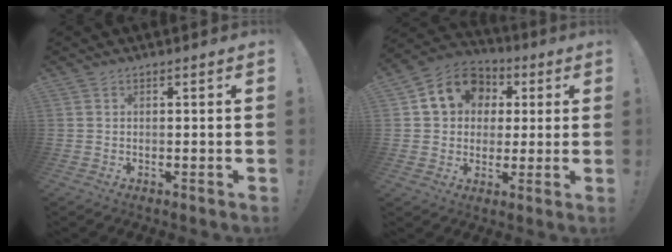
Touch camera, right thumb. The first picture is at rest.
{"total": 13.6, "force": [4.0, 11.4, 6.4], "torque": [-0.085, -0.006, 0.078]}